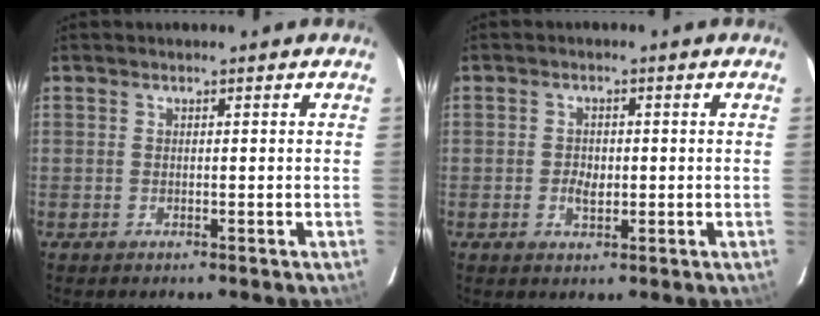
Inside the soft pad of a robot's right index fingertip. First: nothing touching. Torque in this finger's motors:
{"motor_torque": [0.12, 0.01, 0.08, 0.01]}